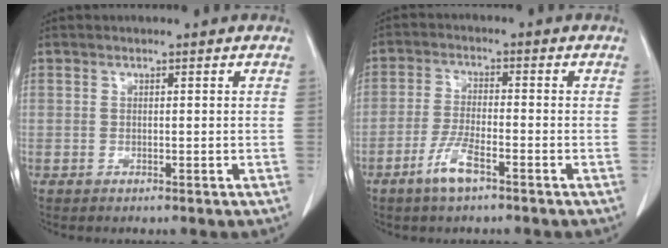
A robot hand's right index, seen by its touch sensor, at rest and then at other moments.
{"total": 5.4, "force": [-3.4, 0.9, 4.1], "torque": [-0.088, -0.003, -0.066]}